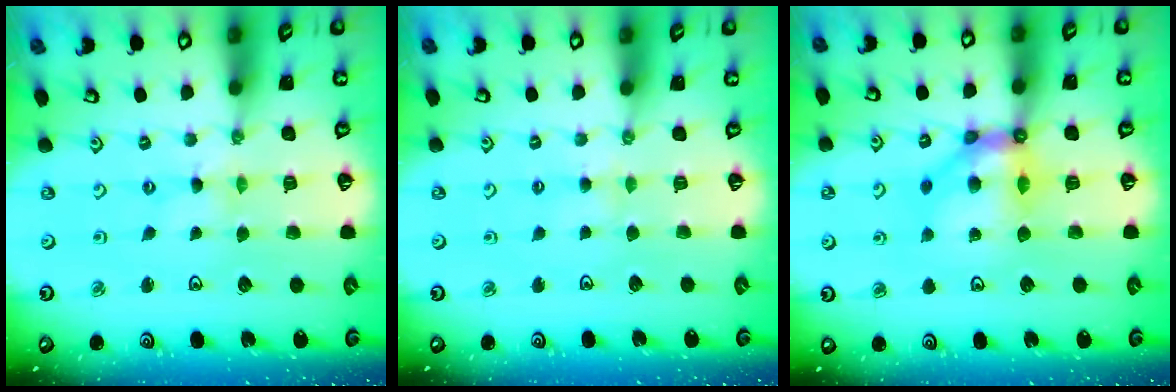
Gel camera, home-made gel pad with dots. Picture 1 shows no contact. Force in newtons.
{"total": 2.3, "press": 2.3, "slide": 0.3}
{"total": 10.0, "press": 10.0, "slide": 1.0}